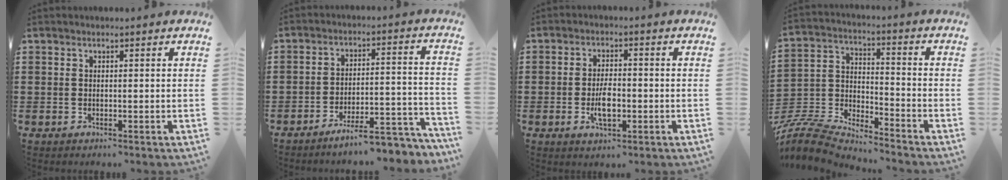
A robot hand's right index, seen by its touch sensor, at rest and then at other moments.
{"total": 7.3, "force": [-6.4, 0.5, 3.4], "torque": [-0.046, 0.005, -0.119]}
{"total": 4.8, "force": [-1.1, 2.1, 4.2], "torque": [-0.086, 0.000, -0.022]}
{"total": 7.1, "force": [-6.9, 1.0, 1.3], "torque": [-0.049, -0.007, -0.146]}